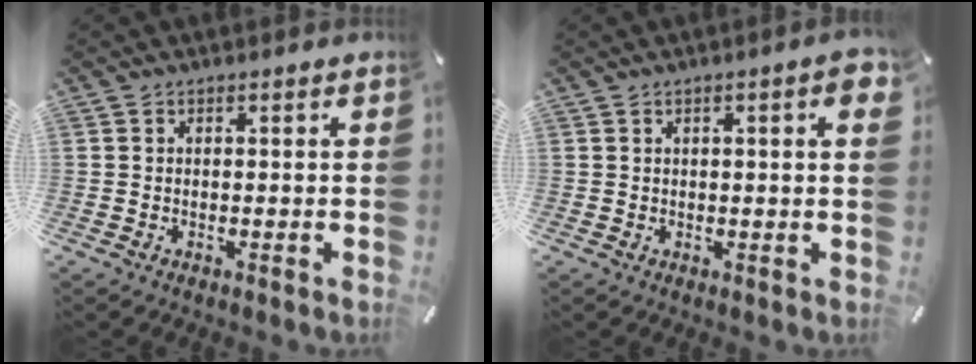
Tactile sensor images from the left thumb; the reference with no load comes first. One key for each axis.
{"total": 4.2, "fx": 1.0, "fy": 0.8, "fz": 4.0, "tx": -0.065, "ty": 0.001, "tz": 0.015}